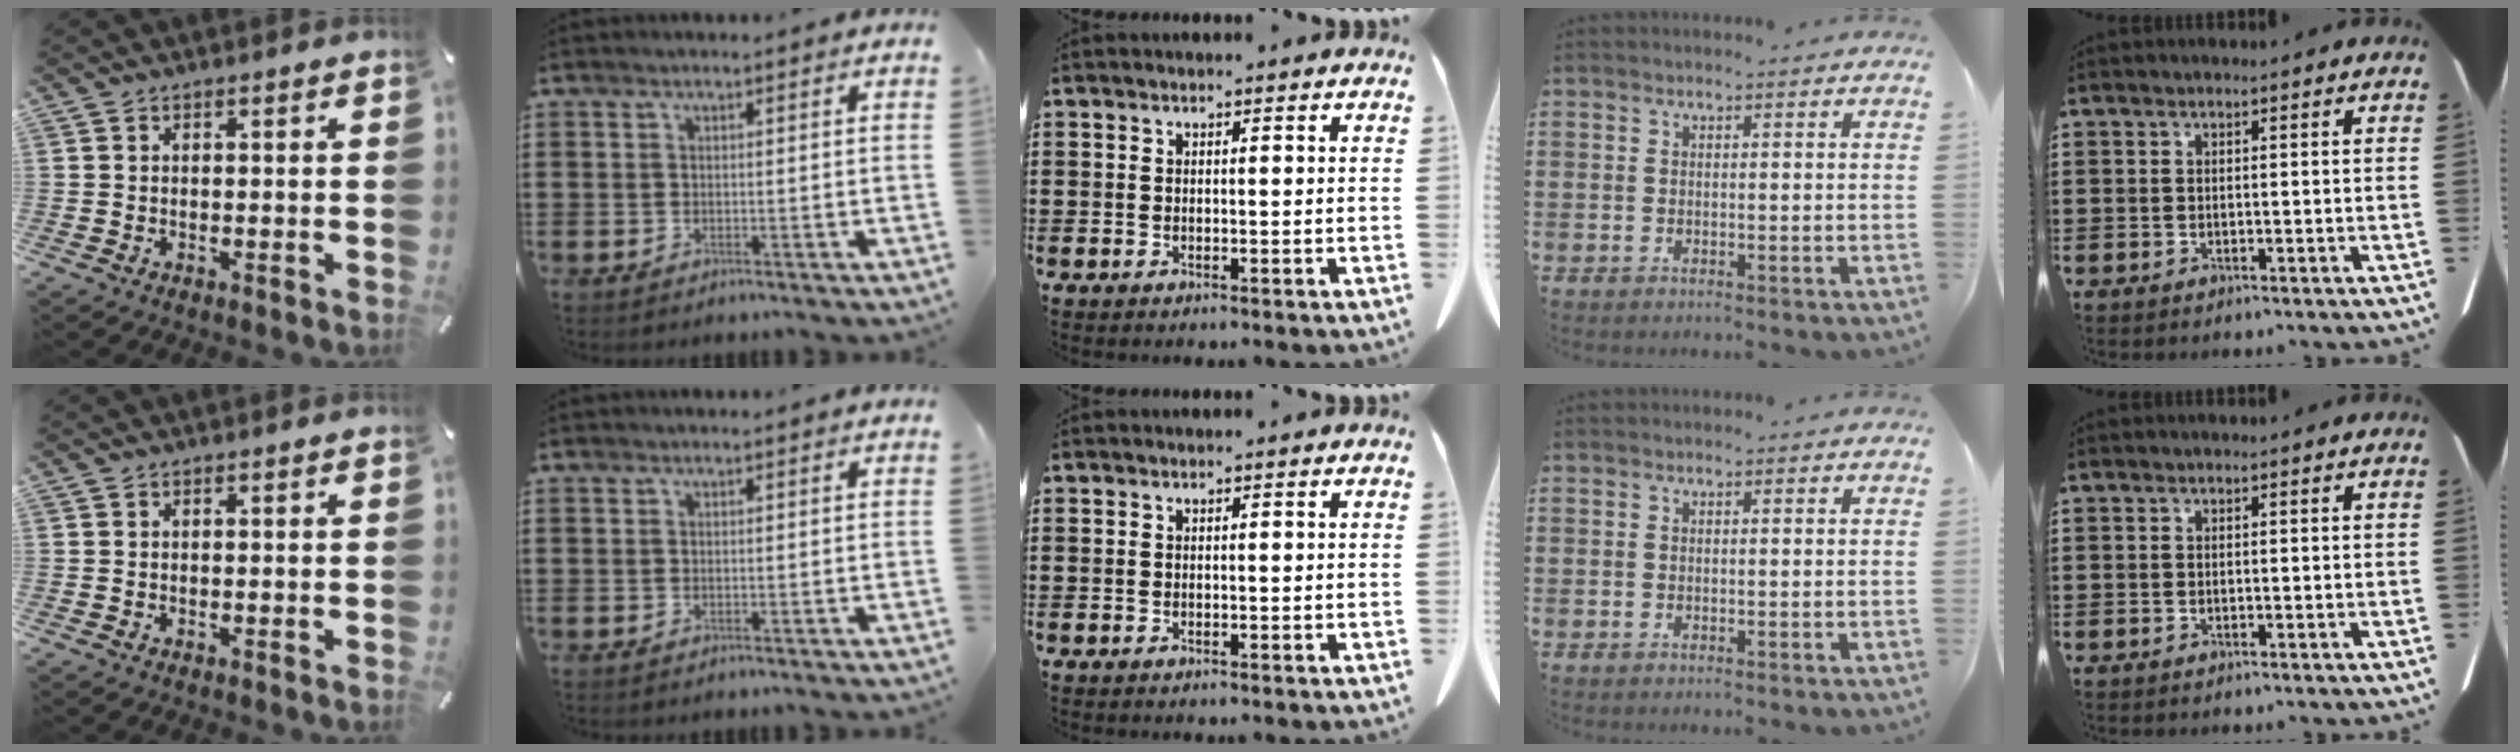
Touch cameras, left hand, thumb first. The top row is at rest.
{}